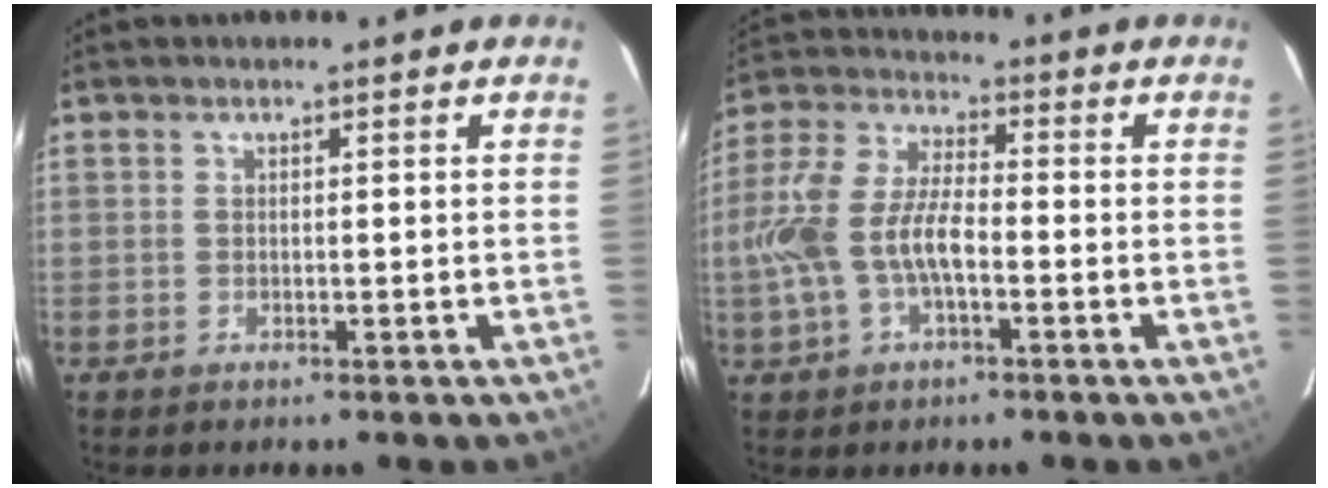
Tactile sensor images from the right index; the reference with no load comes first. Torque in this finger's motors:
{"motor_torque": [0.60, -0.11, 0.56, 0.21]}